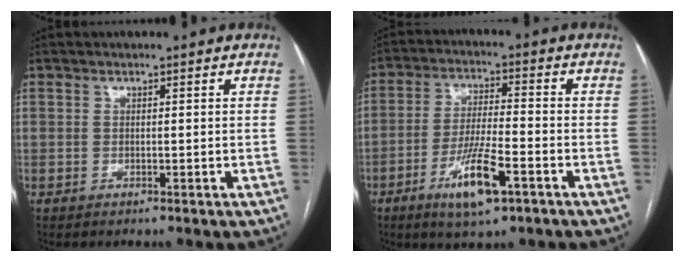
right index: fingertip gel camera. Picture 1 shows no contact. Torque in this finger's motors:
{"motor_torque": [1.33, -0.26, 0.35, 0.12]}